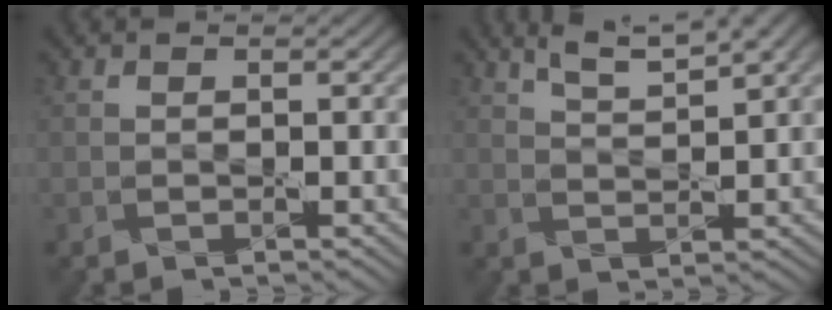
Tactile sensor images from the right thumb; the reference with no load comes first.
{"total": 5.4, "force": [3.9, 0.9, 3.7], "torque": [-0.082, 0.013, 0.078]}